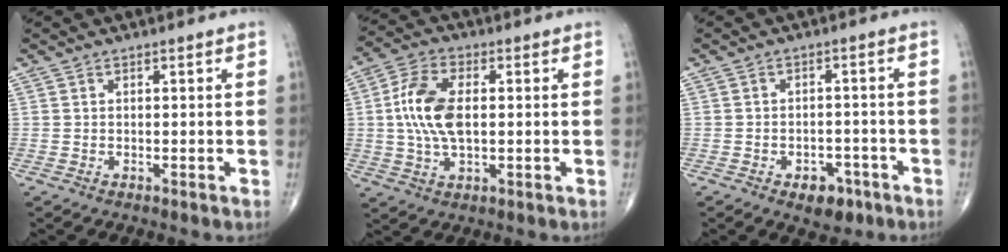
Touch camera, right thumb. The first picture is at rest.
{"total": 11.0, "force": [0.6, 5.7, 9.3], "torque": [-0.197, 0.008, 0.011]}
{"total": 5.6, "force": [-3.1, 3.5, 3.0], "torque": [-0.017, 0.023, -0.038]}